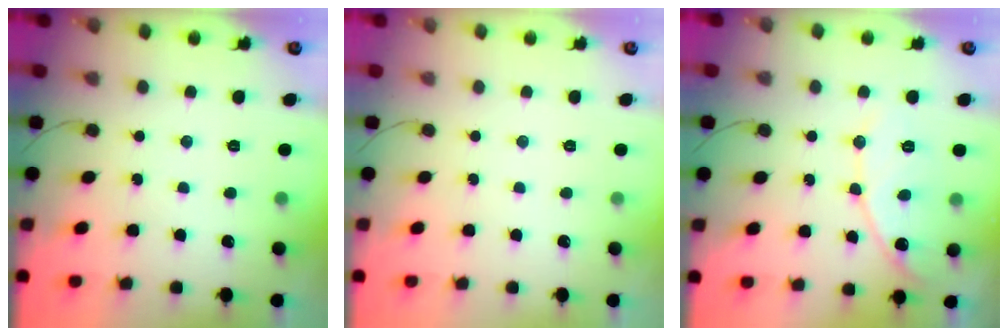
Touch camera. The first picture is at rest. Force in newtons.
{"total": 0.0}
{"total": 10.1, "press": 10.1, "slide": 0.8}